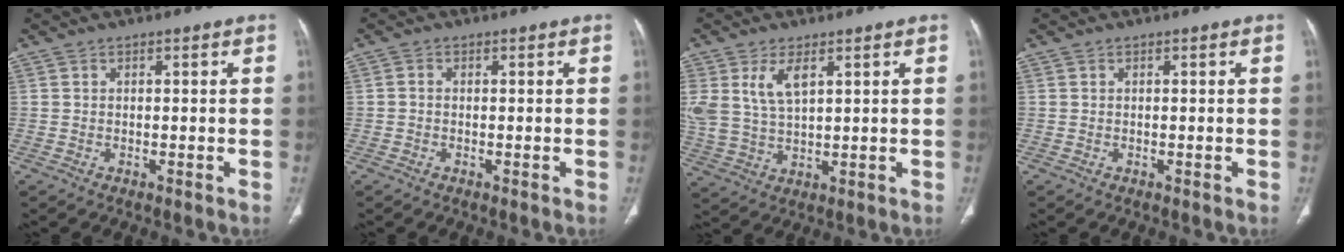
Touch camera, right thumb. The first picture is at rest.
{"total": 0.7, "force": [-0.2, 0.6, 0.4], "torque": [-0.005, 0.001, -0.006]}
{"total": 8.6, "force": [3.5, 4.4, 6.5], "torque": [-0.138, -0.007, 0.079]}
{"total": 0.0}